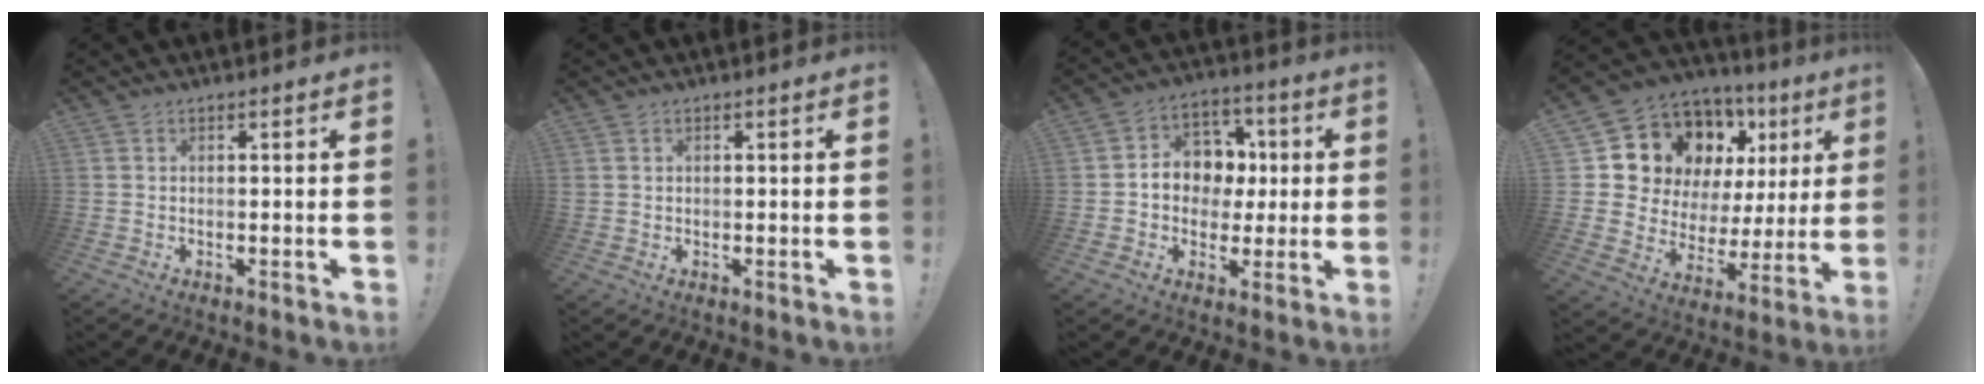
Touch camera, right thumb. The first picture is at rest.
{"total": 0.9, "force": [0.5, 0.8, 0.2], "torque": [-0.003, 0.002, 0.009]}
{"total": 11.0, "force": [0.5, 10.0, 4.7], "torque": [-0.053, 0.002, 0.020]}
{"total": 12.5, "force": [8.4, 7.8, 5.0], "torque": [-0.082, -0.078, 0.165]}